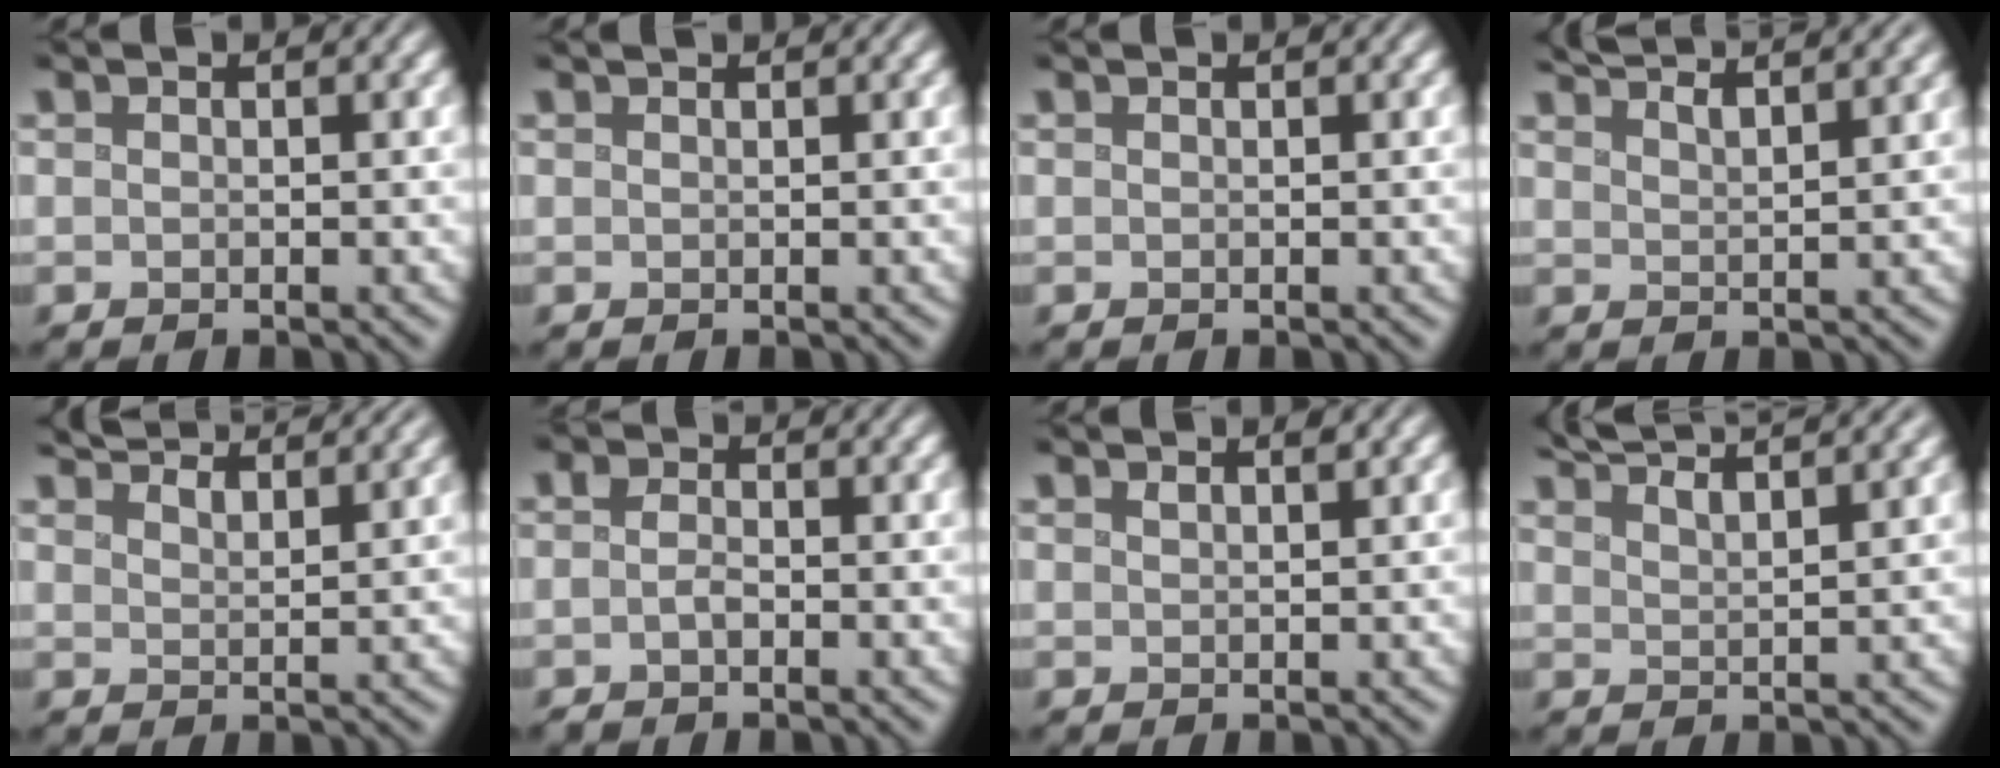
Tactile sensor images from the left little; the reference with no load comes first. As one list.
[{"total": 0.7, "force": [0.7, 0.1, 0.2], "torque": [-0.005, -0.001, 0.006]}, {"total": 0.0}, {"total": 6.9, "force": [5.8, 1.5, 3.3], "torque": [-0.028, 0.030, 0.056]}, {"total": 6.3, "force": [5.7, 1.2, 2.3], "torque": [-0.031, 0.017, 0.070]}, {"total": 1.2, "force": [-0.4, 0.7, 1.0], "torque": [-0.022, 0.003, -0.010]}, {"total": 0.9, "force": [0.7, 0.2, 0.5], "torque": [-0.011, 0.000, 0.013]}, {"total": 7.8, "force": [6.7, 1.6, 3.7], "torque": [-0.040, 0.032, 0.066]}]